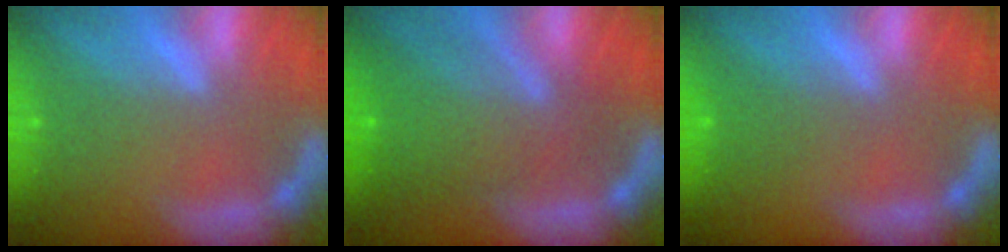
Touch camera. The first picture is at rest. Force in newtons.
{"total": 8.0}
{"total": 2.0}